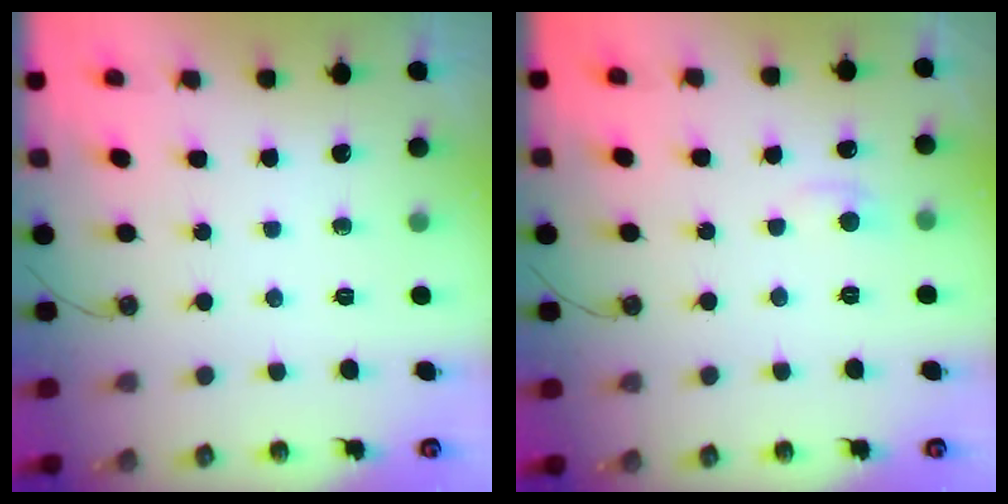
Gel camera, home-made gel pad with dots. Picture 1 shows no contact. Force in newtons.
{"total": 0.9, "press": 0.3, "slide": 0.8}